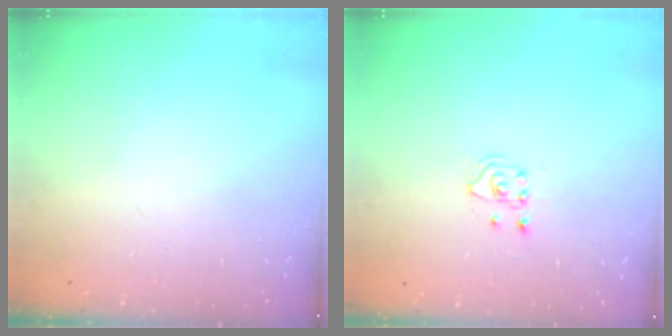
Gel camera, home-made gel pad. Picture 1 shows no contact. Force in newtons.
{"total": 2.5, "press": 2.4, "slide": 0.9}